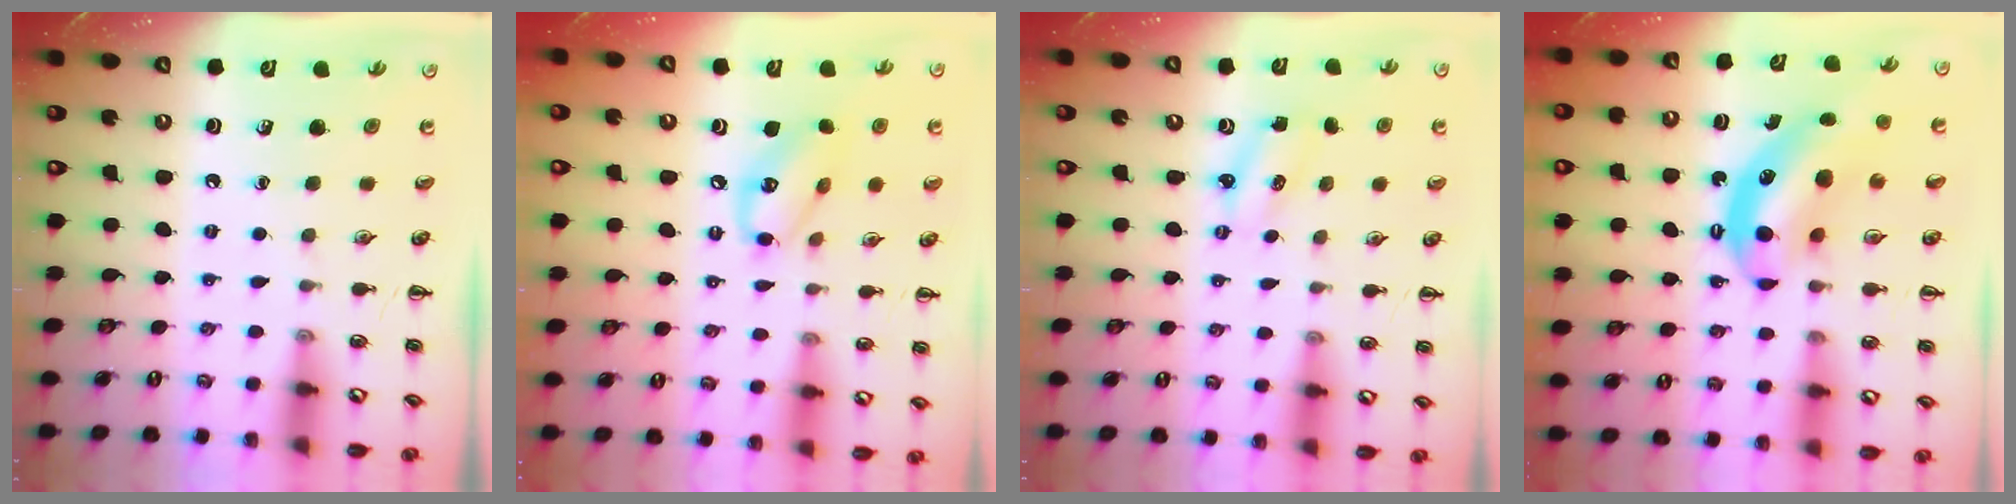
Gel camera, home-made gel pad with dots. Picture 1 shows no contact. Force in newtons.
{"total": 11.3, "press": 11.1, "slide": 2.0}
{"total": 2.2, "press": 2.1, "slide": 0.6}
{"total": 9.3, "press": 9.0, "slide": 2.3}